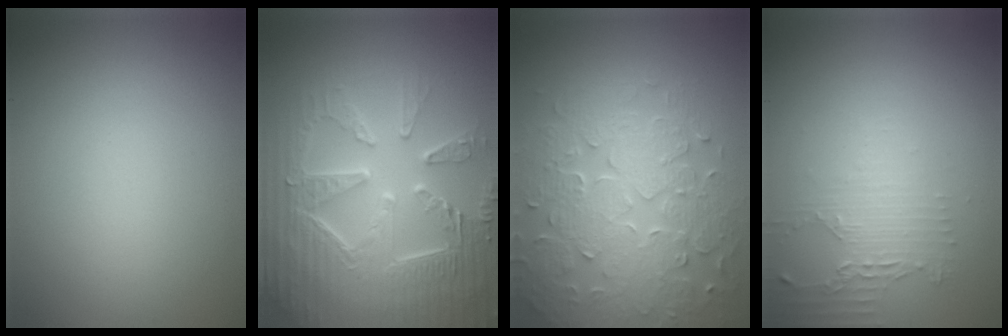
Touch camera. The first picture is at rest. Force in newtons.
{"total": 9.2, "press": 6.6, "slide": 6.3}
{"total": 8.0, "press": 5.8, "slide": 5.5}
{"total": 2.1, "press": 1.6, "slide": 1.4}